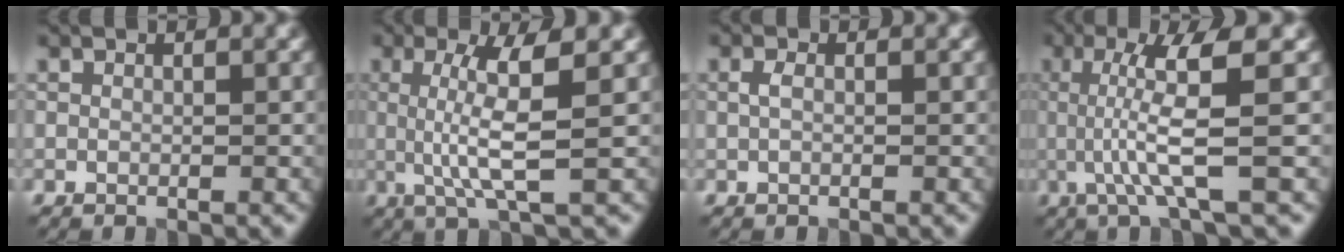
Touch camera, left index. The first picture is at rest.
{"total": 5.5, "force": [0.6, 0.9, 5.4], "torque": [-0.104, 0.001, 0.010]}
{"total": 0.9, "force": [0.1, 0.4, 0.8], "torque": [-0.020, 0.001, 0.000]}
{"total": 6.1, "force": [0.3, 0.9, 6.1], "torque": [-0.111, 0.003, 0.007]}